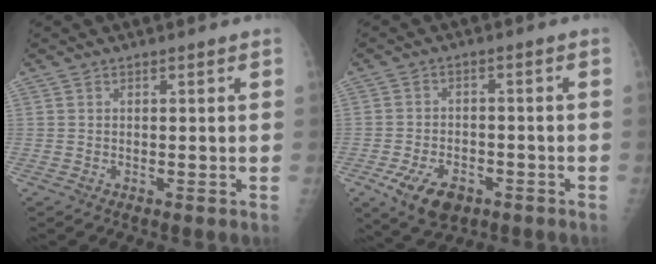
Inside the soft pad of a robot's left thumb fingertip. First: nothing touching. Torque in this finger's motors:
{"motor_torque": [-0.68, 1.25, 0.60, 0.40, 0.07]}